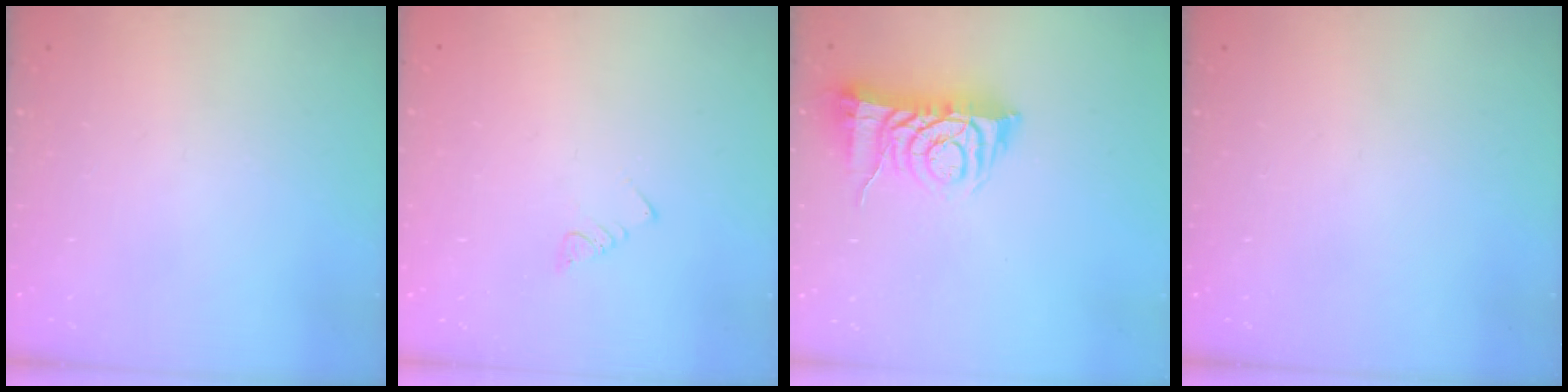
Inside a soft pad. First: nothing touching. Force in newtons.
{"total": 2.7, "press": 2.7, "slide": 0.5}
{"total": 8.9, "press": 8.8, "slide": 1.0}
{"total": 0.0}